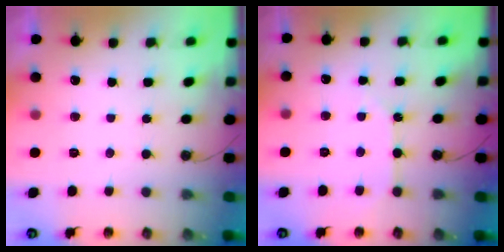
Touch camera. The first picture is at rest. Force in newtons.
{"total": 2.6, "press": 2.5, "slide": 0.3}